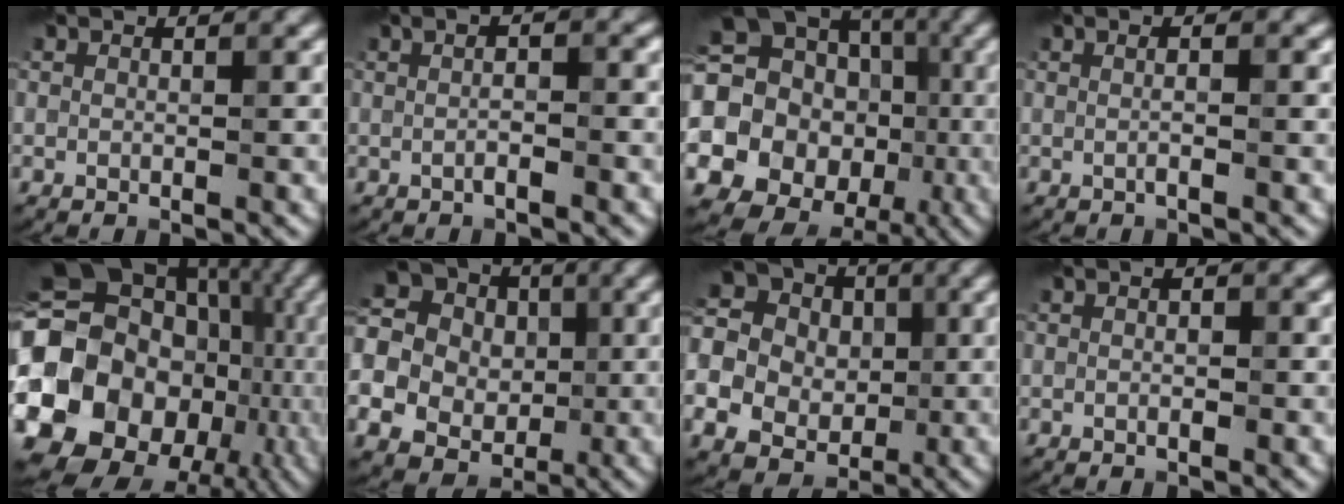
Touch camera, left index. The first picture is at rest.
{"total": 2.3, "force": [0.0, 0.5, 2.2], "torque": [-0.027, -0.002, -0.008]}
{"total": 21.4, "force": [-2.0, 19.9, 7.6], "torque": [-0.170, 0.001, -0.058]}
{"total": 2.4, "force": [0.5, 0.8, 2.3], "torque": [-0.012, -0.003, -0.012]}
{"total": 23.4, "force": [-3.6, 20.8, 10.1], "torque": [-0.178, 0.008, -0.087]}
{"total": 18.4, "force": [0.2, 17.1, 6.8], "torque": [-0.192, 0.006, -0.030]}
{"total": 15.4, "force": [0.1, 14.1, 6.2], "torque": [-0.184, 0.018, -0.029]}
{"total": 1.8, "force": [0.2, 0.8, 1.6], "torque": [-0.003, -0.003, -0.011]}